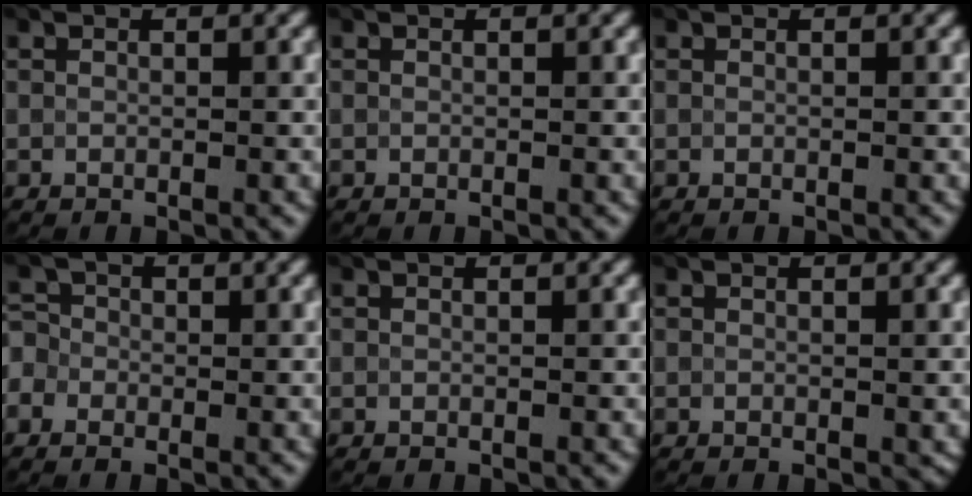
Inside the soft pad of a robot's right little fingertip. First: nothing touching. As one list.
[{"total": 0.0}, {"total": 0.0}, {"total": 2.4, "force": [-0.7, 2.2, 0.7], "torque": [-0.005, 0.014, -0.034]}, {"total": 0.0}, {"total": 0.5, "force": [0.0, 0.3, 0.4], "torque": [-0.004, -0.002, 0.001]}]